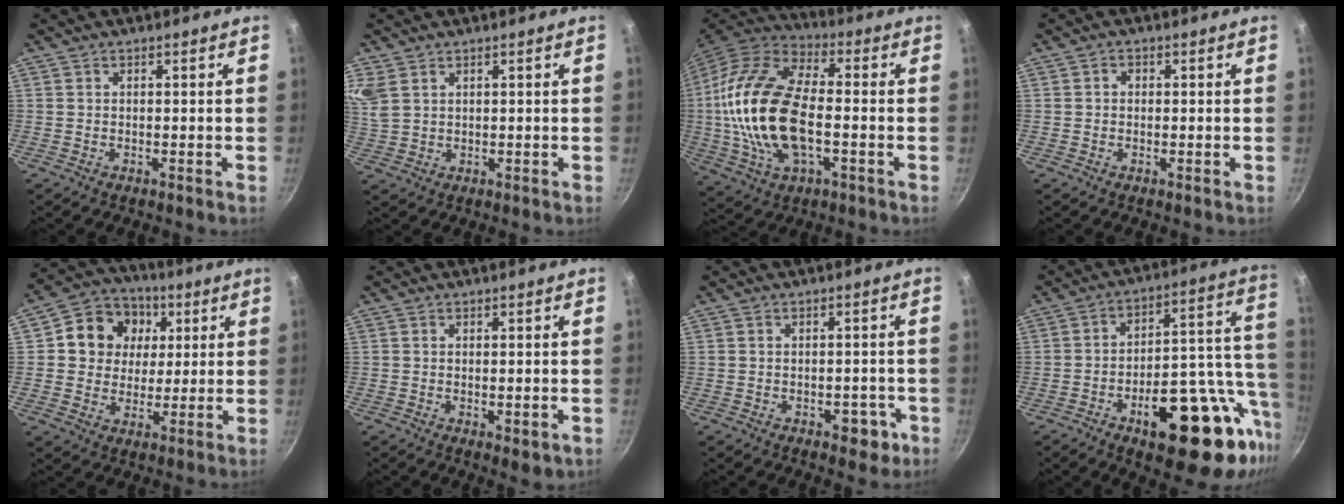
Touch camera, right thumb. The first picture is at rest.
{"total": 7.1, "force": [3.6, 4.8, 3.8], "torque": [-0.080, 0.004, 0.079]}
{"total": 22.3, "force": [-1.6, 11.6, 19.0], "torque": [-0.376, 0.028, -0.038]}
{"total": 1.4, "force": [0.1, 1.2, 0.7], "torque": [-0.011, 0.005, -0.002]}
{"total": 15.4, "force": [4.4, 13.0, 7.0], "torque": [-0.098, 0.004, 0.064]}
{"total": 3.3, "force": [-0.7, 1.4, 2.9], "torque": [-0.041, -0.013, -0.007]}
{"total": 4.8, "force": [-2.0, 2.9, 3.2], "torque": [-0.015, 0.016, -0.017]}
{"total": 23.9, "force": [-9.0, 10.5, 19.5], "torque": [-0.218, 0.042, -0.122]}